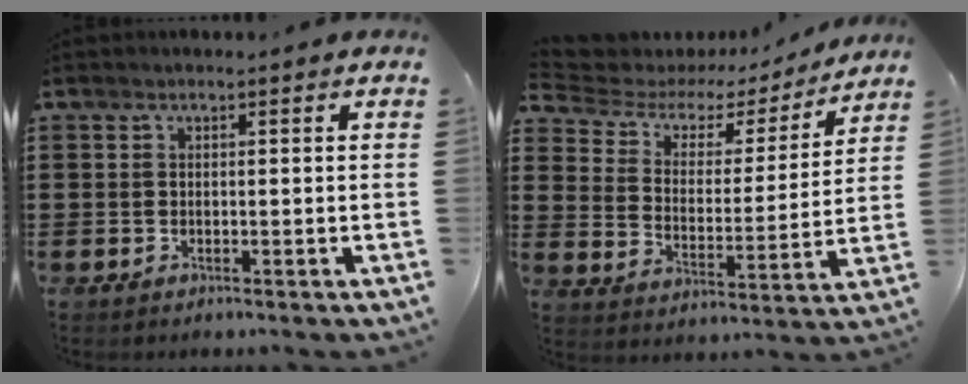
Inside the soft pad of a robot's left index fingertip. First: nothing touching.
{"total": 4.9, "force": [3.8, 2.6, 1.7], "torque": [-0.061, -0.020, 0.059]}